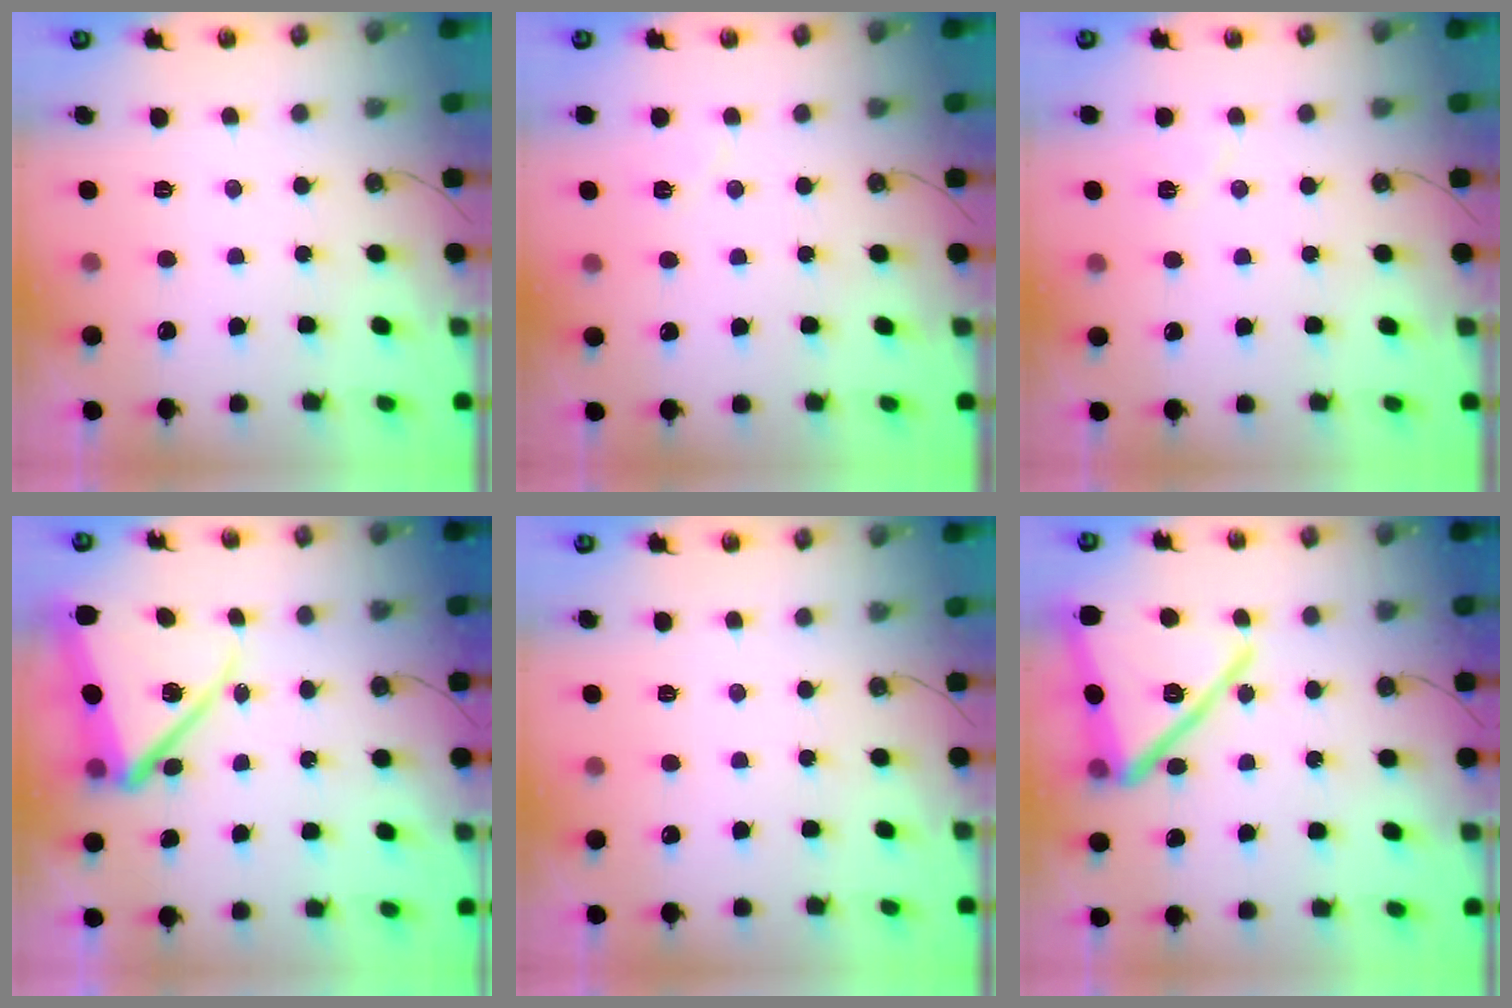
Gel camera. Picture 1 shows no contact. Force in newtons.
{"total": 4.3, "press": 4.3, "slide": 0.4}
{"total": 5.4, "press": 5.0, "slide": 2.1}
{"total": 14.7, "press": 14.6, "slide": 1.2}
{"total": 0.0}
{"total": 21.8, "press": 20.7, "slide": 6.8}